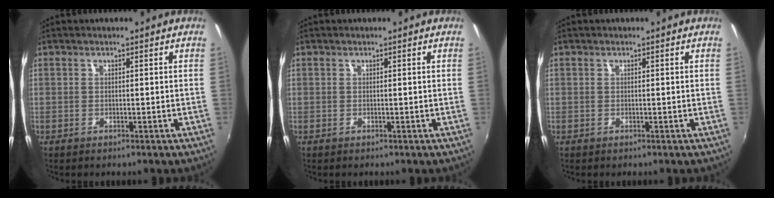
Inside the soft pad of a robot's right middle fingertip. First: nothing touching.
{"total": 0.0}
{"total": 0.0}